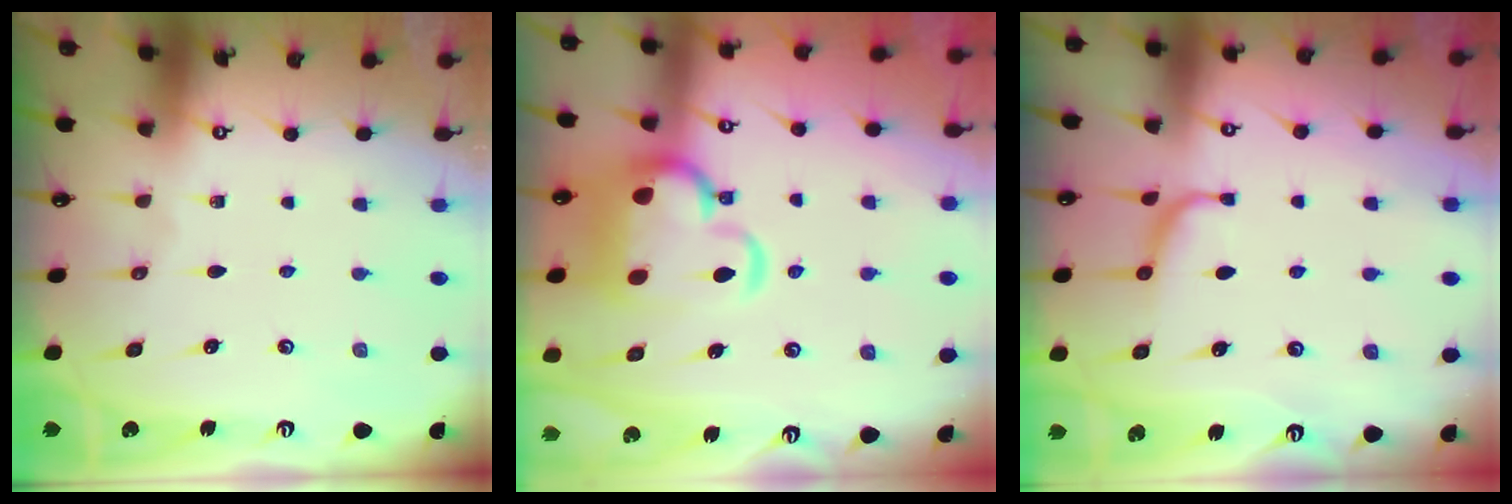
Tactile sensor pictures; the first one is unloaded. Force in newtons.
{"total": 8.6, "press": 8.4, "slide": 2.0}
{"total": 1.4, "press": 1.4, "slide": 0.3}